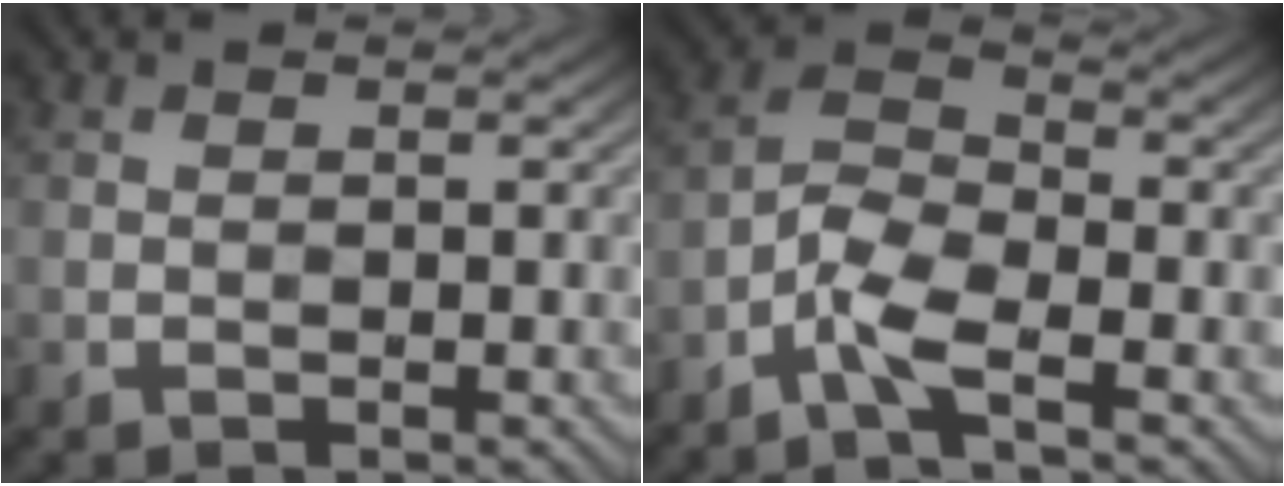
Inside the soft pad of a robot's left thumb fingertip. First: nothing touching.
{"total": 5.4, "force": [-3.3, 1.6, 4.0], "torque": [-0.090, 0.001, -0.083]}